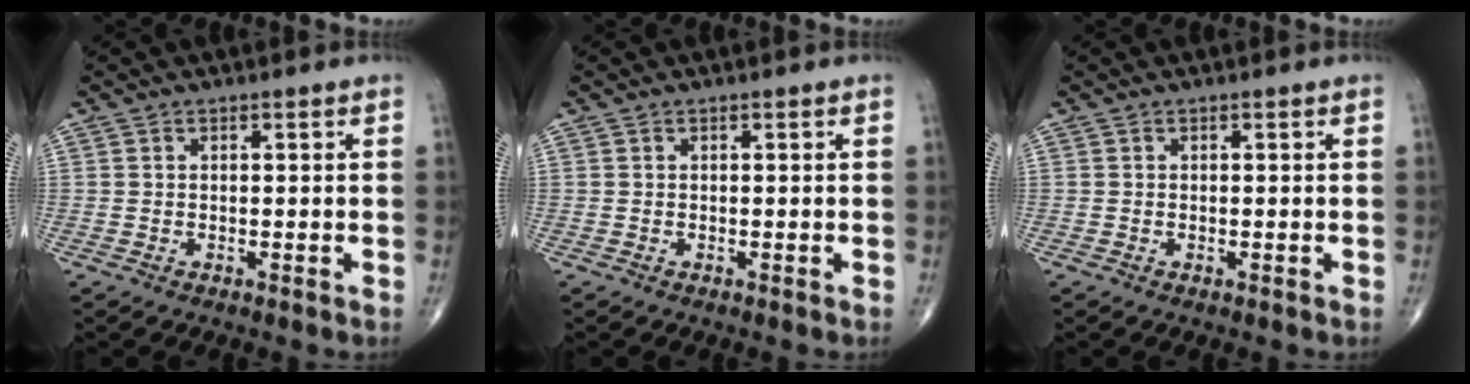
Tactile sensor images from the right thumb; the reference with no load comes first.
{"total": 0.0}
{"total": 0.0}